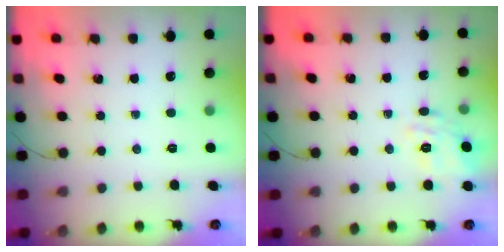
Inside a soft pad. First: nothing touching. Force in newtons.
{"total": 7.5, "press": 7.4, "slide": 0.8}